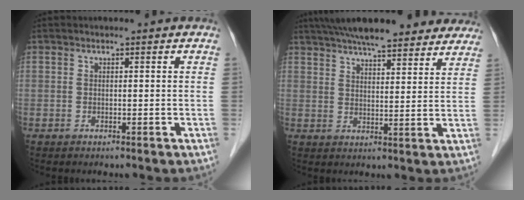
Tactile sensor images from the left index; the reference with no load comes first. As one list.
[{"total": 20.2, "force": [17.2, 4.3, 9.6], "torque": [-0.152, 0.038, 0.230]}]